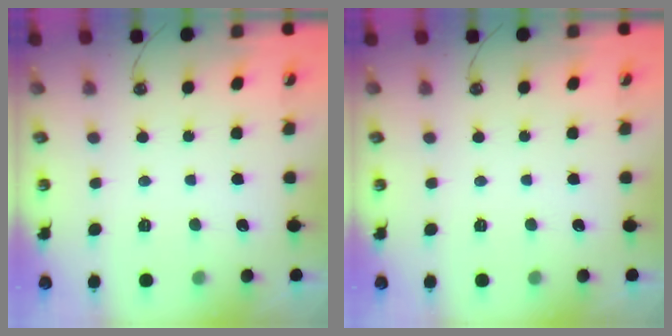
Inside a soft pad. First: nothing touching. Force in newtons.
{"total": 0.0}